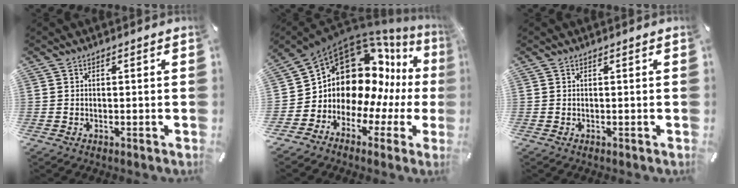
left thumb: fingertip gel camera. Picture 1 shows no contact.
{"total": 14.9, "force": [4.8, 11.6, 8.0], "torque": [-0.143, -0.088, 0.096]}
{"total": 0.0}